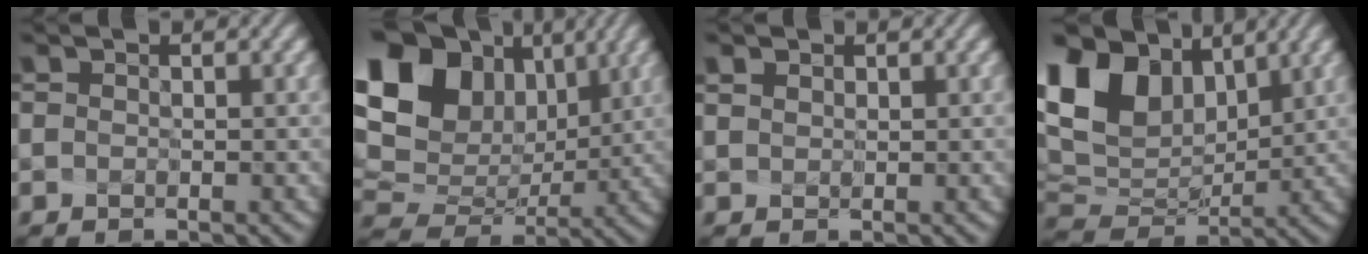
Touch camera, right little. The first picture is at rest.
{"total": 16.9, "force": [5.5, 12.6, 9.7], "torque": [-0.217, 0.041, 0.110]}
{"total": 0.9, "force": [0.7, 0.5, 0.2], "torque": [-0.013, 0.014, 0.015]}
{"total": 11.6, "force": [4.8, 7.4, 7.5], "torque": [-0.172, 0.018, 0.097]}